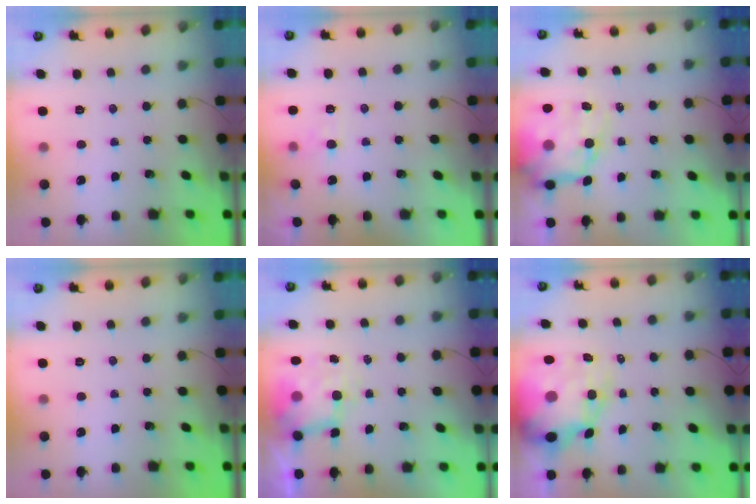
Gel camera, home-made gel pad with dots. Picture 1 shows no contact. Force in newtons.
{"total": 3.7, "press": 3.4, "slide": 1.5}
{"total": 13.7, "press": 13.3, "slide": 3.5}
{"total": 0.0}
{"total": 6.2, "press": 6.2, "slide": 0.5}
{"total": 13.6, "press": 13.1, "slide": 3.9}